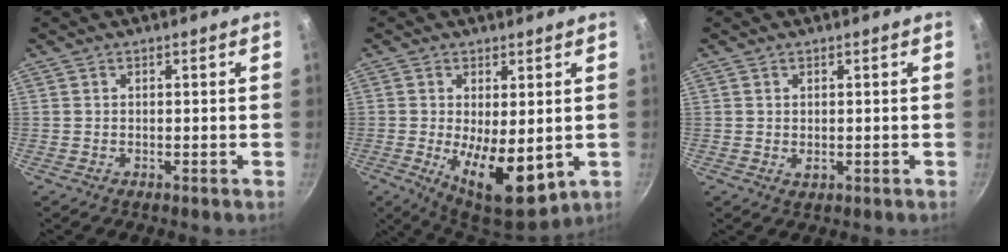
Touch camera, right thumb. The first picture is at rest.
{"total": 12.5, "force": [-1.4, 5.6, 11.1], "torque": [-0.160, -0.018, -0.008]}
{"total": 1.1, "force": [0.1, 0.7, 0.8], "torque": [-0.013, -0.002, 0.002]}